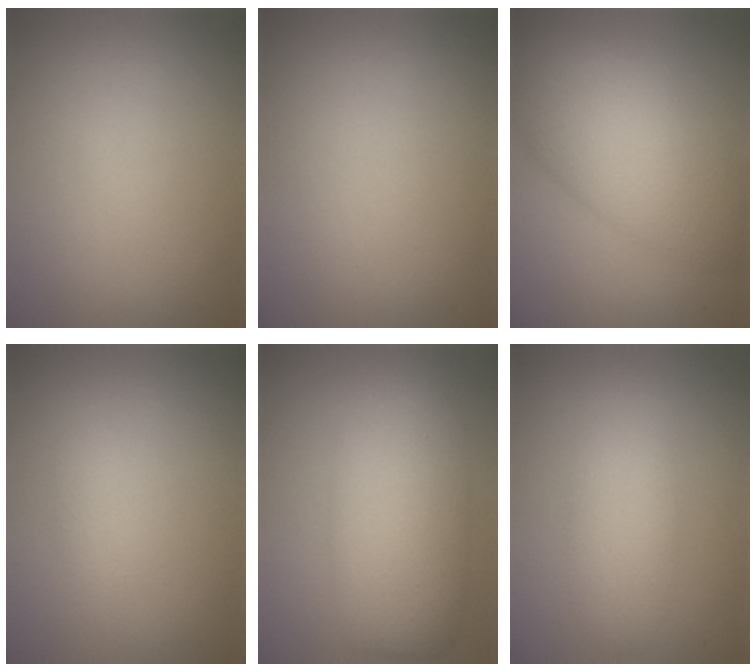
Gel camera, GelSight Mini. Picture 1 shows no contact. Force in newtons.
{"total": 0.0}
{"total": 8.2, "press": 8.2, "slide": 0.2}
{"total": 1.1, "press": 1.1, "slide": 0.0}
{"total": 7.6, "press": 7.6, "slide": 0.2}
{"total": 3.3, "press": 3.3, "slide": 0.0}